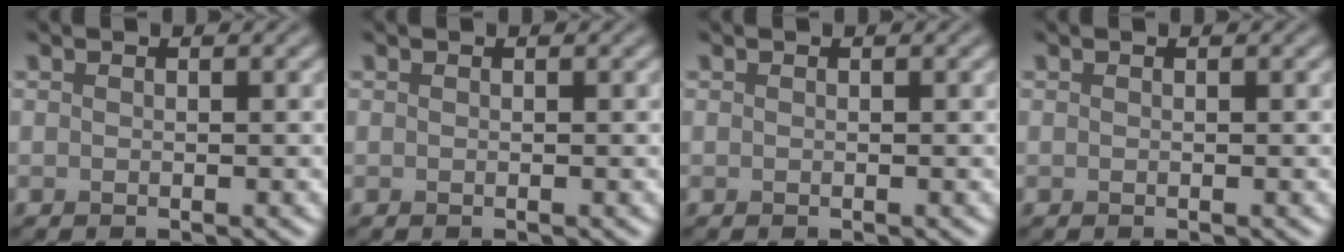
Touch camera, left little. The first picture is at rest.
{"total": 0.0}
{"total": 0.0}
{"total": 0.0}